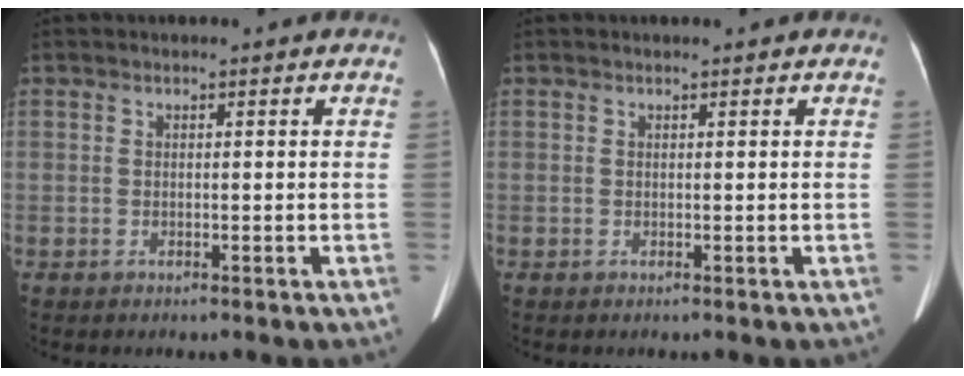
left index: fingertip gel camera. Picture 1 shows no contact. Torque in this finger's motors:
{"motor_torque": [0.03, 0.09, -0.07, 0.00]}